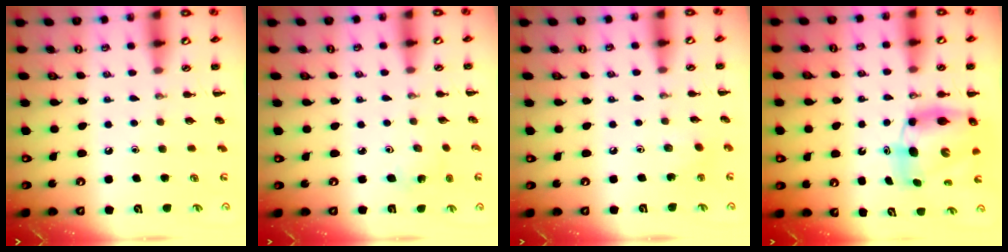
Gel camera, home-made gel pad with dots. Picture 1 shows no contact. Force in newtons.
{"total": 3.4, "press": 3.3, "slide": 0.9}
{"total": 2.4, "press": 2.3, "slide": 0.6}
{"total": 8.3, "press": 8.0, "slide": 2.2}